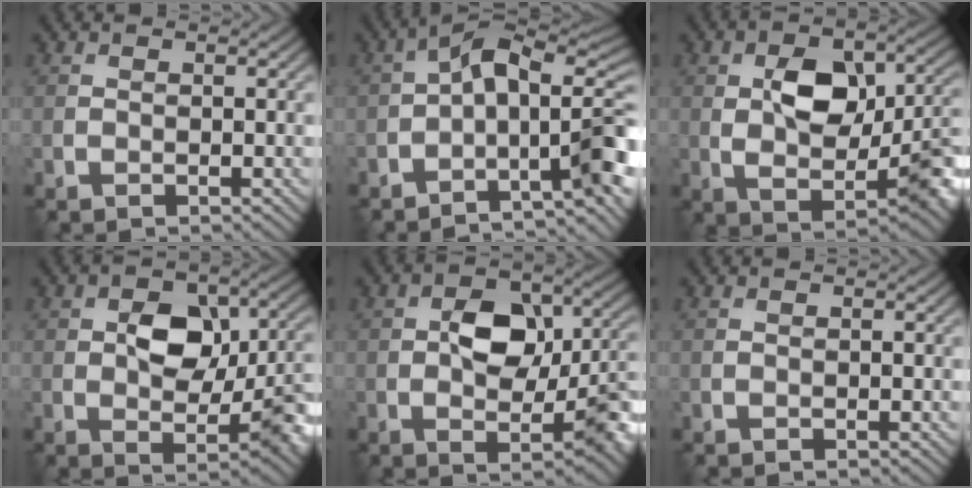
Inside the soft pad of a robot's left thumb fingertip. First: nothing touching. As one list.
[{"total": 11.2, "force": [-2.3, 5.2, 9.6], "torque": [-0.126, 0.009, -0.048]}, {"total": 11.8, "force": [0.2, 6.4, 9.9], "torque": [-0.154, 0.000, 0.003]}, {"total": 9.5, "force": [0.0, 5.3, 7.8], "torque": [-0.115, 0.004, -0.003]}, {"total": 10.3, "force": [-0.7, 5.7, 8.6], "torque": [-0.128, 0.009, -0.017]}, {"total": 0.0}]